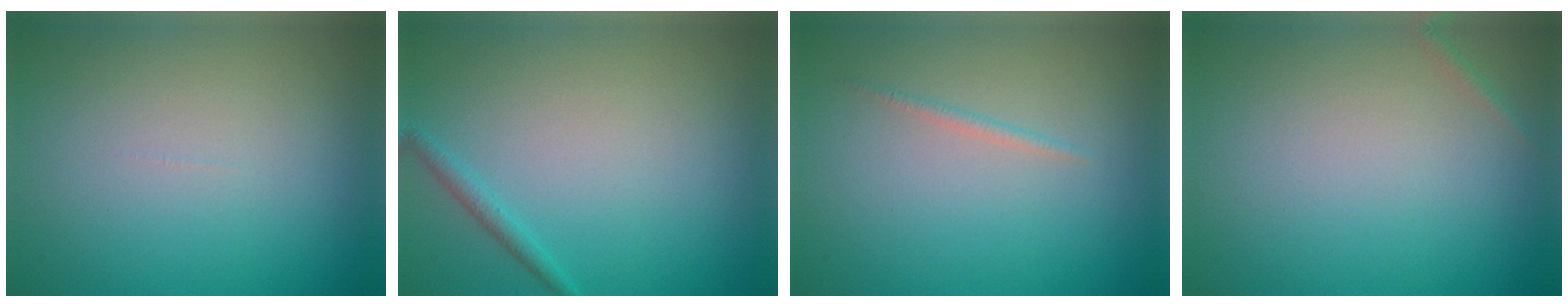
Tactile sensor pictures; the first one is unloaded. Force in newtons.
{"total": 1.1, "press": 1.1, "slide": 0.0}
{"total": 0.6, "press": 0.6, "slide": 0.0}
{"total": 0.5, "press": 0.5, "slide": 0.0}